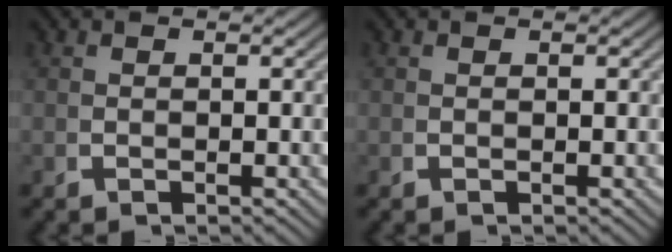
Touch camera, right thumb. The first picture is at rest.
{"total": 0.0}